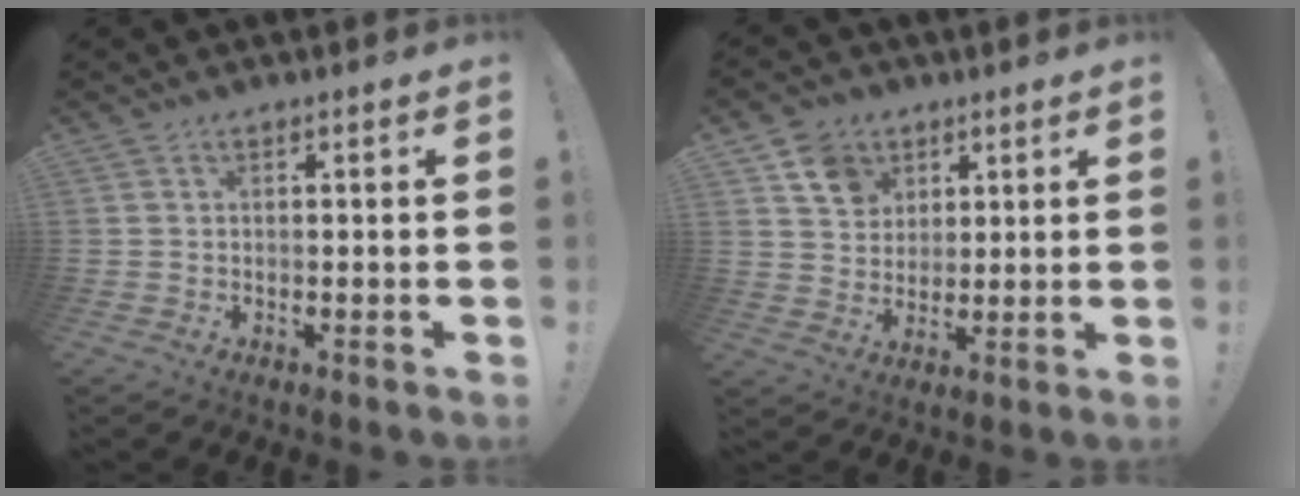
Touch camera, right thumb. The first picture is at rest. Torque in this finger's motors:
{"motor_torque": [0.08, 0.19, -0.02, 0.42, -0.02]}